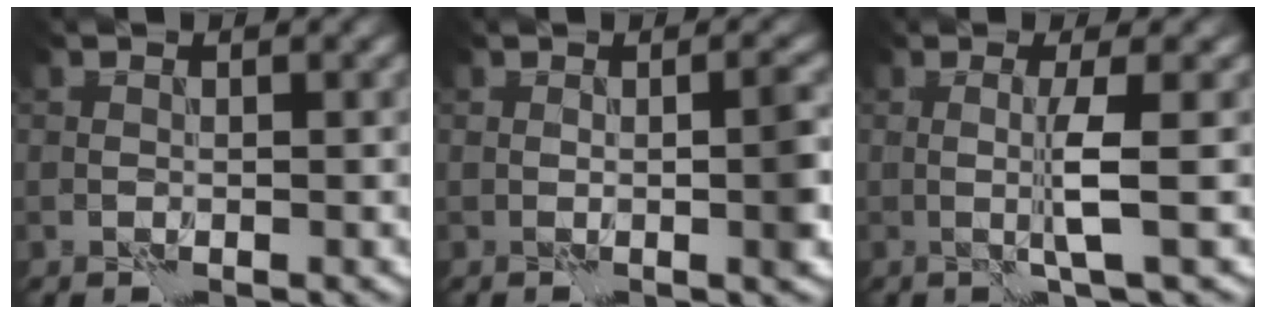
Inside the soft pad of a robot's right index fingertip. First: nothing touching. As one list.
[{"total": 2.5, "force": [0.0, 0.5, 2.5], "torque": [-0.037, 0.002, 0.000]}, {"total": 2.8, "force": [0.2, 0.2, 2.8], "torque": [-0.057, -0.005, -0.001]}]